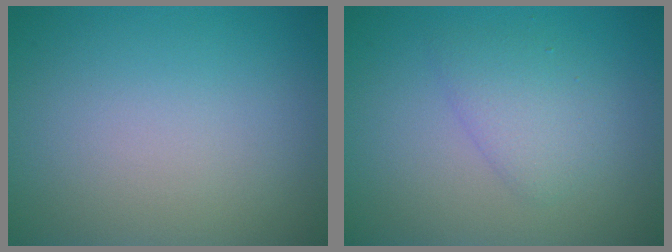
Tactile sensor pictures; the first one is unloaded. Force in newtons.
{"total": 2.4, "press": 2.4, "slide": 0.2}